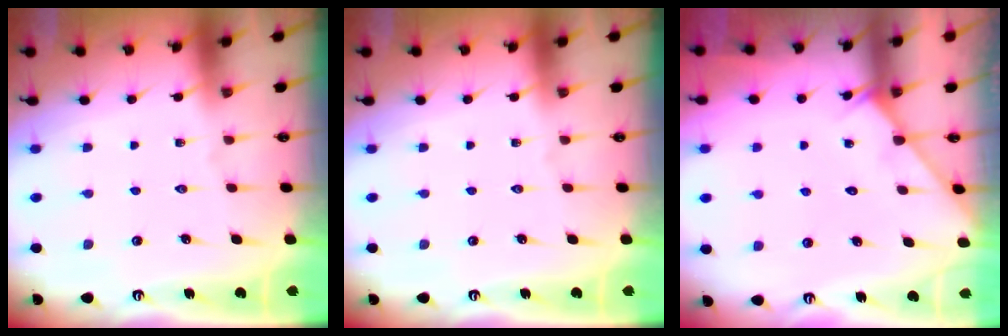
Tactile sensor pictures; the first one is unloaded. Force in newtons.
{"total": 0.0}
{"total": 4.3, "press": 4.2, "slide": 0.5}